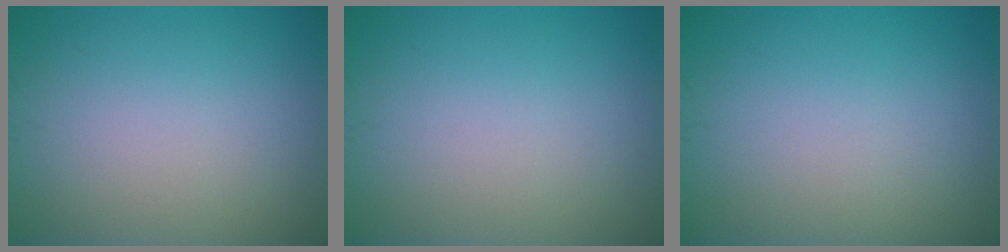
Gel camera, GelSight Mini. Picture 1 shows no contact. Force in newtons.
{"total": 0.0}
{"total": 0.0}